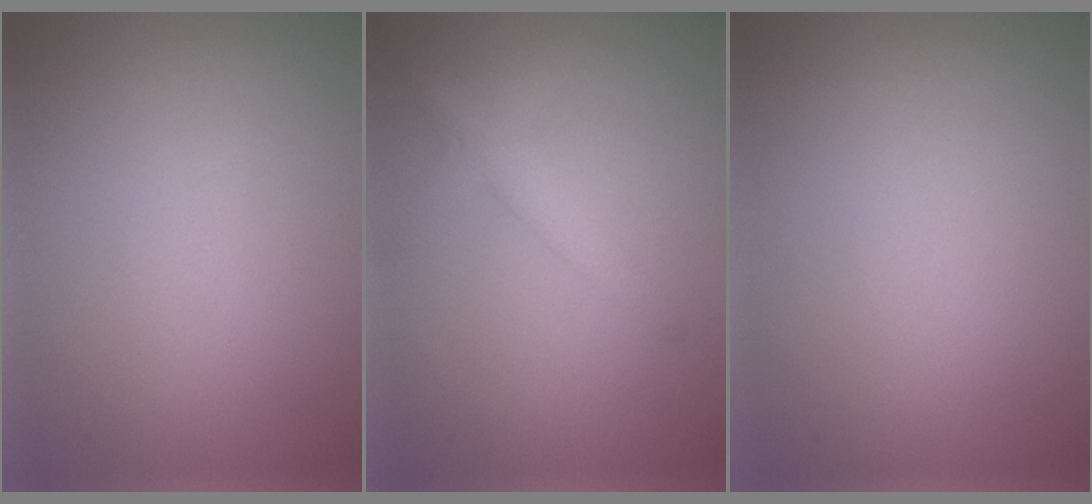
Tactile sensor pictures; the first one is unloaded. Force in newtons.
{"total": 2.7, "press": 2.7, "slide": 0.1}
{"total": 0.0}